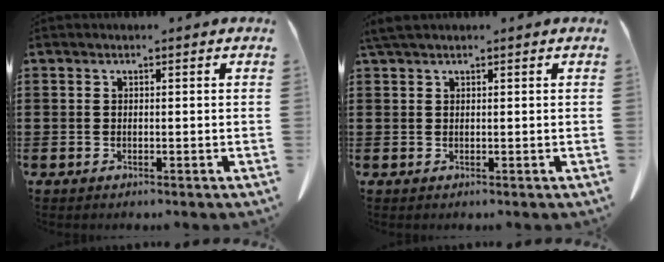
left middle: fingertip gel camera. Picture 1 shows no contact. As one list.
[{"total": 1.5, "force": [1.1, 0.2, 0.9], "torque": [-0.021, -0.001, 0.023]}]